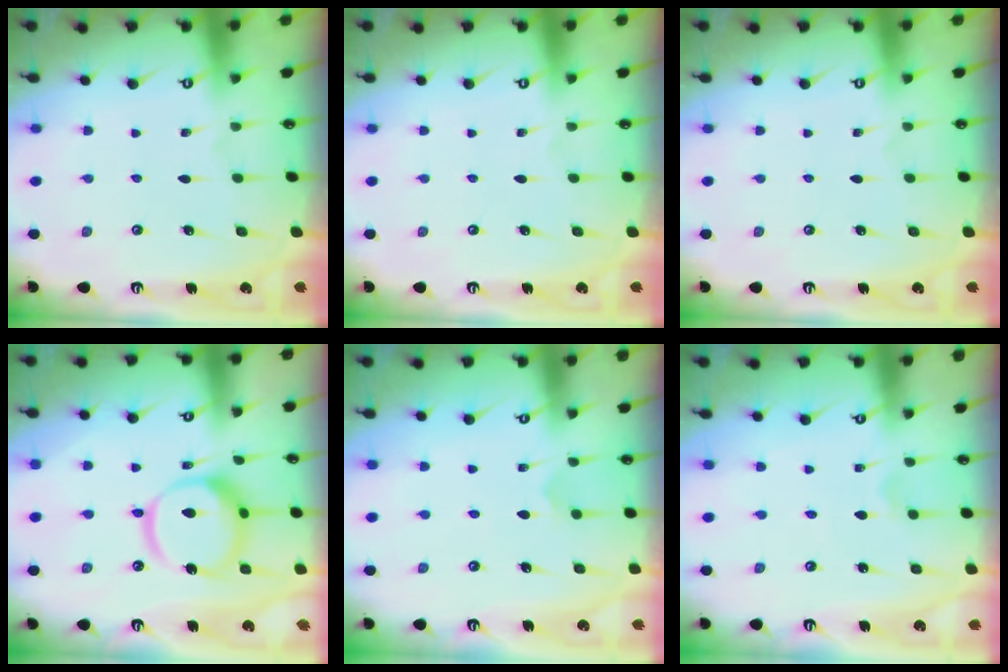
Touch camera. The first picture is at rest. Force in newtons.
{"total": 0.0}
{"total": 0.0}
{"total": 14.5, "press": 14.4, "slide": 1.7}
{"total": 3.1, "press": 3.1, "slide": 0.7}
{"total": 1.8, "press": 1.8, "slide": 0.4}